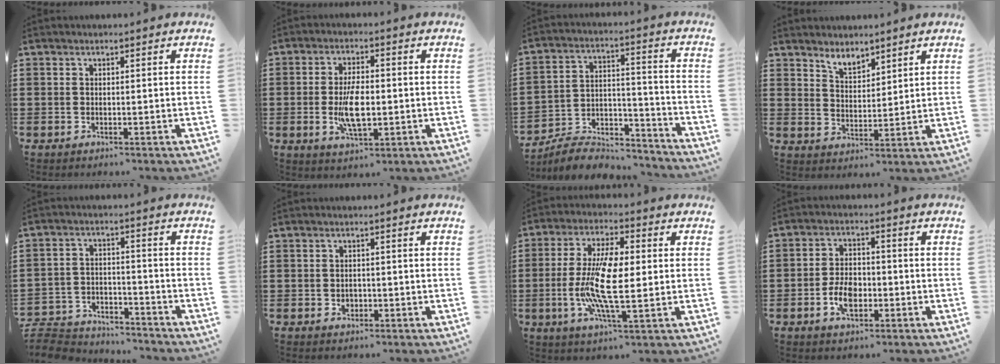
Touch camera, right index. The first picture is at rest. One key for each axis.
{"total": 7.3, "fx": -0.8, "fy": 3.1, "fz": 6.5, "tx": -0.142, "ty": -0.006, "tz": -0.020}
{"total": 6.7, "fx": -6.2, "fy": 2.1, "fz": 1.6, "tx": -0.036, "ty": 0.010, "tz": -0.121}
{"total": 3.8, "fx": 3.7, "fy": 0.8, "fz": 0.4, "tx": -0.020, "ty": -0.007, "tz": 0.070}
{"total": 5.3, "fx": -5.2, "fy": 0.7, "fz": 0.4, "tx": -0.022, "ty": 0.004, "tz": -0.109}
{"total": 1.3, "fx": -0.3, "fy": 1.0, "fz": 0.7, "tx": -0.016, "ty": 0.004, "tz": -0.007}
{"total": 11.1, "fx": -0.5, "fy": 3.7, "fz": 10.5, "tx": -0.227, "ty": -0.008, "tz": -0.015}
{"total": 5.6, "fx": -1.7, "fy": 3.4, "fz": 4.1, "tx": -0.087, "ty": 0.006, "tz": -0.033}